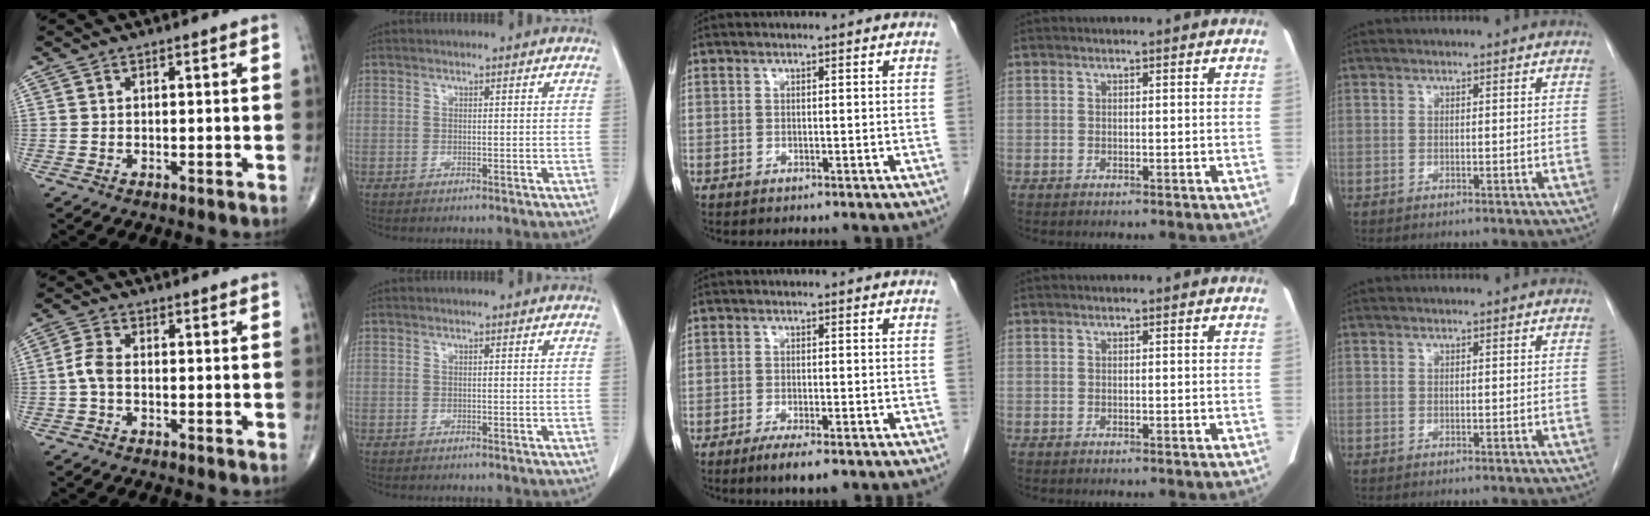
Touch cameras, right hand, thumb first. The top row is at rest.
{"thumb": {"total": 3.4, "force": [-0.7, 1.8, 2.7], "torque": [-0.062, 0.009, -0.021]}, "middle": {"total": 4.2, "force": [-2.7, 0.8, 3.0], "torque": [-0.050, -0.008, -0.041]}}